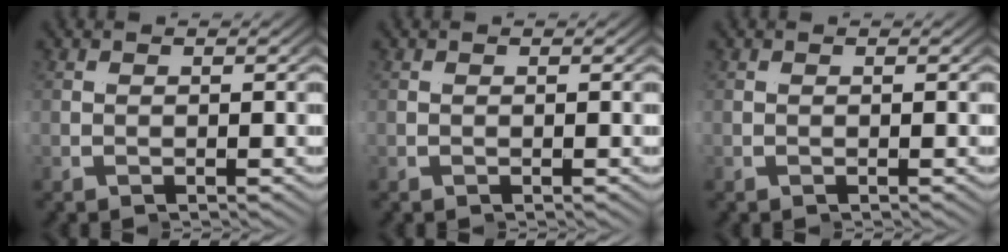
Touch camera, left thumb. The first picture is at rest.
{"total": 0.0}
{"total": 0.0}